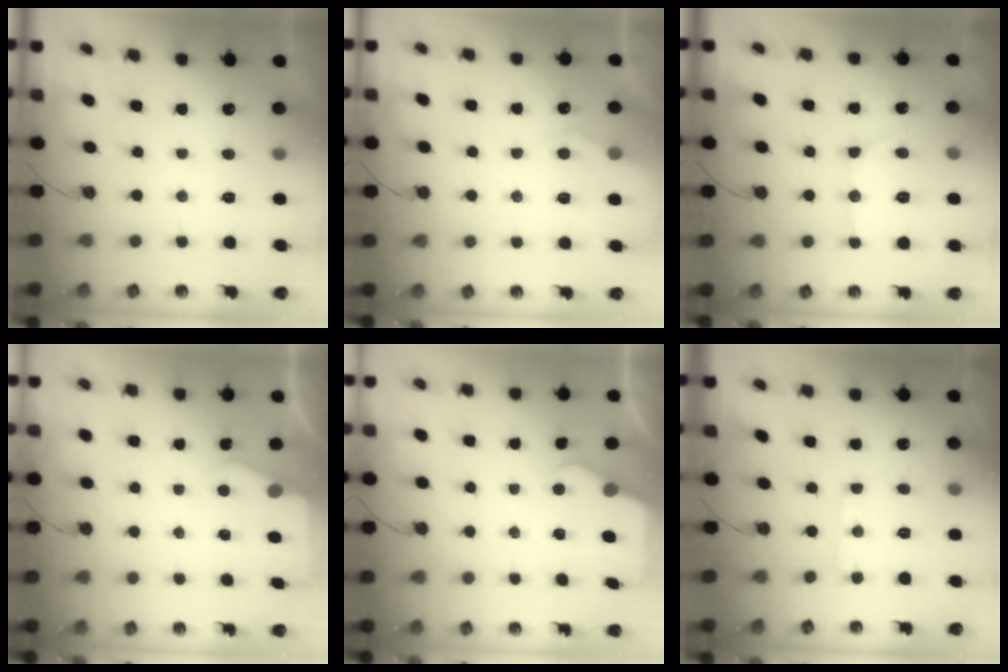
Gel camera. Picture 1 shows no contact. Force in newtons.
{"total": 6.5, "press": 6.4, "slide": 0.7}
{"total": 13.7, "press": 13.6, "slide": 0.8}
{"total": 2.3, "press": 2.3, "slide": 0.4}
{"total": 3.0, "press": 2.9, "slide": 0.5}
{"total": 4.5, "press": 4.4, "slide": 0.7}